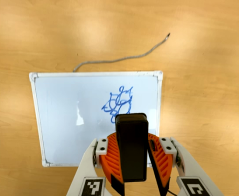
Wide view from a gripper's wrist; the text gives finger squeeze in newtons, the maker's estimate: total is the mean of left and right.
{"total": 10.1, "left": 10.4, "right": 9.8}